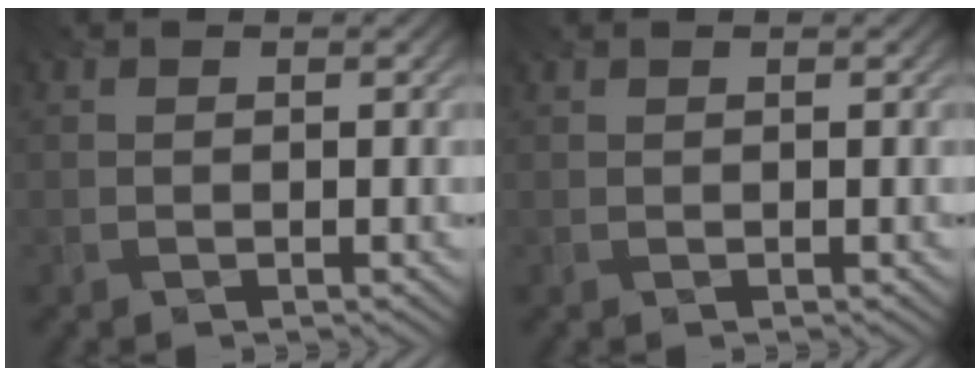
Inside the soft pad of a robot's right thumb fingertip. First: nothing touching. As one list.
[{"total": 0.0}]